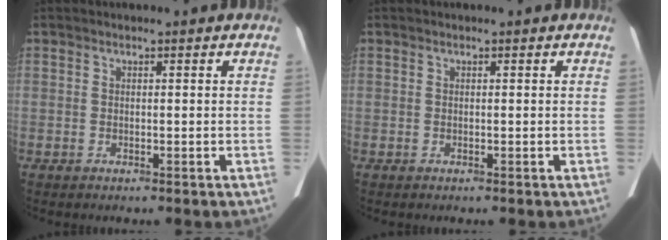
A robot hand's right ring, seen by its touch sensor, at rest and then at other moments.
{"total": 0.0}